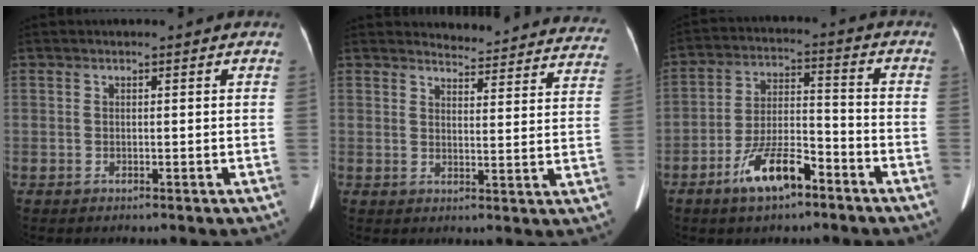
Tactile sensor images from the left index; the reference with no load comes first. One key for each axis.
{"total": 19.6, "fx": 19.2, "fy": 3.0, "fz": 2.7, "tx": -0.011, "ty": -0.082, "tz": 0.194}
{"total": 9.6, "fx": -6.1, "fy": 3.0, "fz": 6.8, "tx": -0.136, "ty": 0.004, "tz": -0.108}